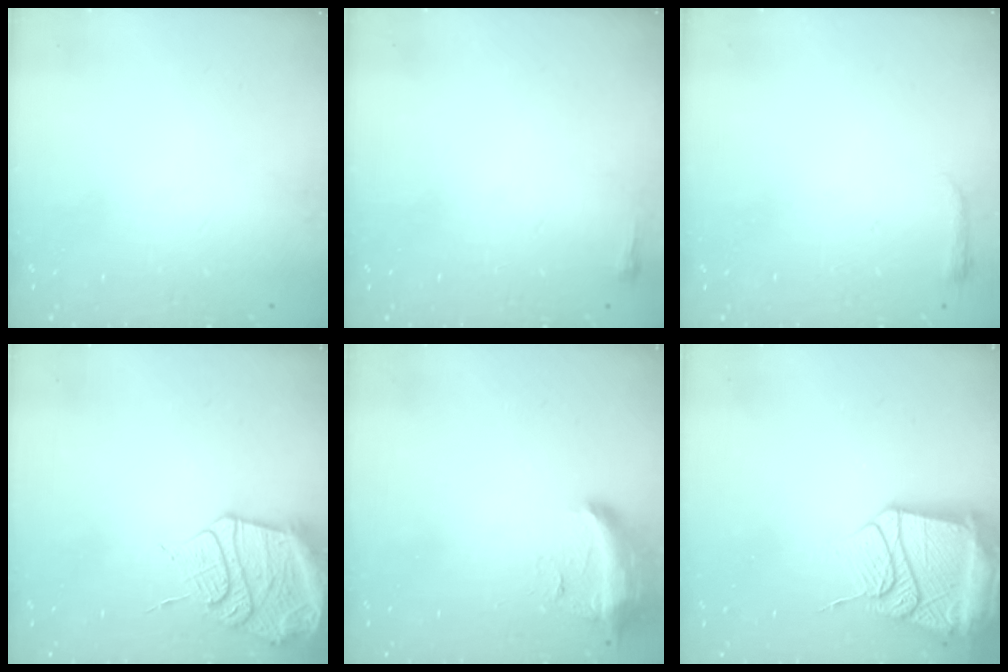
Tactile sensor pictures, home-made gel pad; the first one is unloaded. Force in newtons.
{"total": 2.4, "press": 2.4, "slide": 0.6}
{"total": 3.0, "press": 2.9, "slide": 0.6}
{"total": 17.2, "press": 17.1, "slide": 1.7}
{"total": 15.9, "press": 11.4, "slide": 11.1}
{"total": 20.6, "press": 20.5, "slide": 2.3}